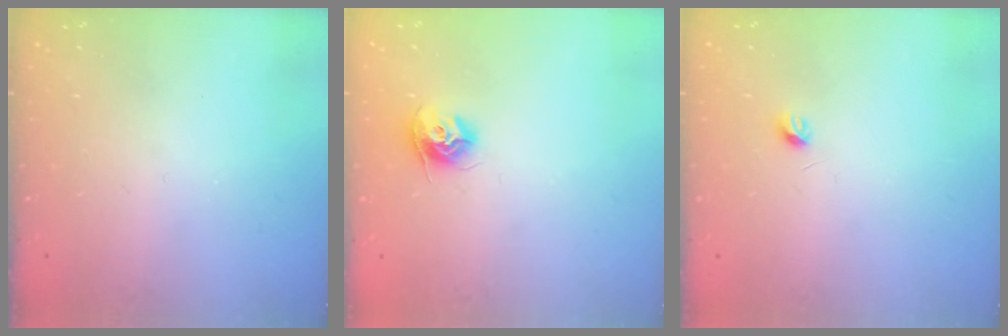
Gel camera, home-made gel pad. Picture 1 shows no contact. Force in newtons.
{"total": 9.7, "press": 9.7, "slide": 0.5}
{"total": 3.3, "press": 3.2, "slide": 0.6}